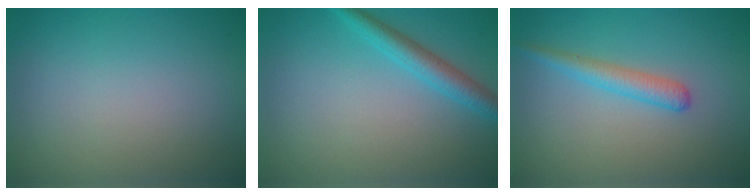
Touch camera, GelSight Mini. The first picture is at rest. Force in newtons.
{"total": 2.8, "press": 2.8, "slide": 0.2}
{"total": 2.2, "press": 2.2, "slide": 0.1}